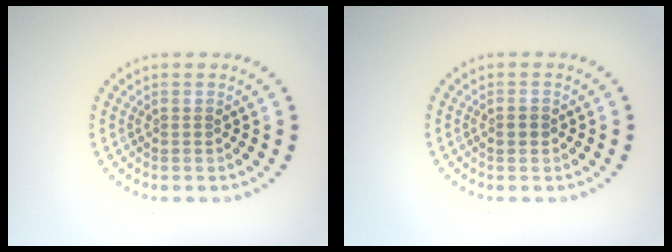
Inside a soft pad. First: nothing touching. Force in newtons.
{"total": 1.2, "press": 1.2, "slide": 0.1}